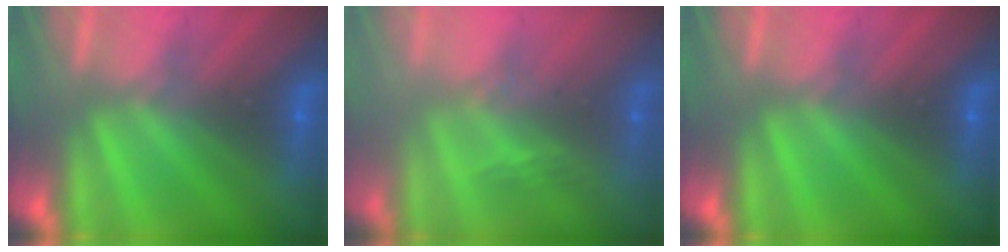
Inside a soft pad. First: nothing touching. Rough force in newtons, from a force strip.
{"total": 2.9}
{"total": 0.0}